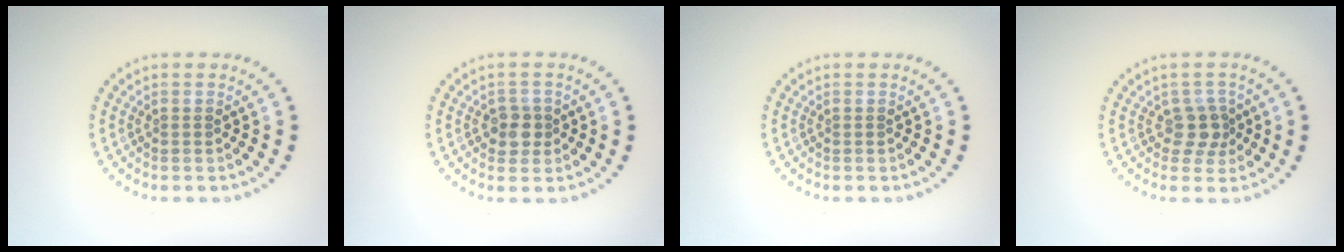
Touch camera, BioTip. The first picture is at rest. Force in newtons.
{"total": 2.0, "press": 1.9, "slide": 0.7}
{"total": 0.0}
{"total": 2.3, "press": 1.8, "slide": 1.3}